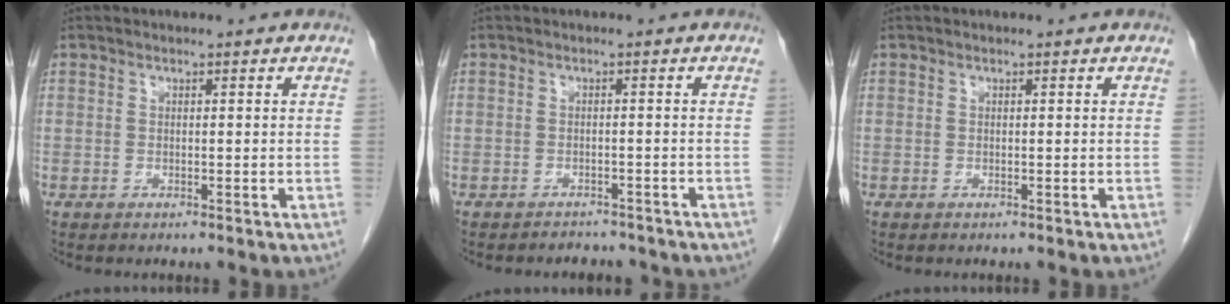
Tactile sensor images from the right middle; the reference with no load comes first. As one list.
[{"total": 4.6, "force": [-4.1, 1.9, 0.5], "torque": [-0.008, 0.003, -0.045]}, {"total": 0.0}]